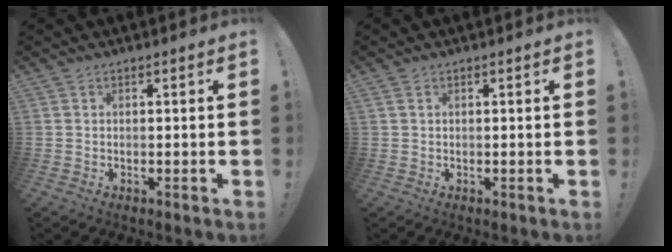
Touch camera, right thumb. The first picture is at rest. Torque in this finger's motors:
{"motor_torque": [0.17, -0.16, -0.01, 0.10, -0.14]}